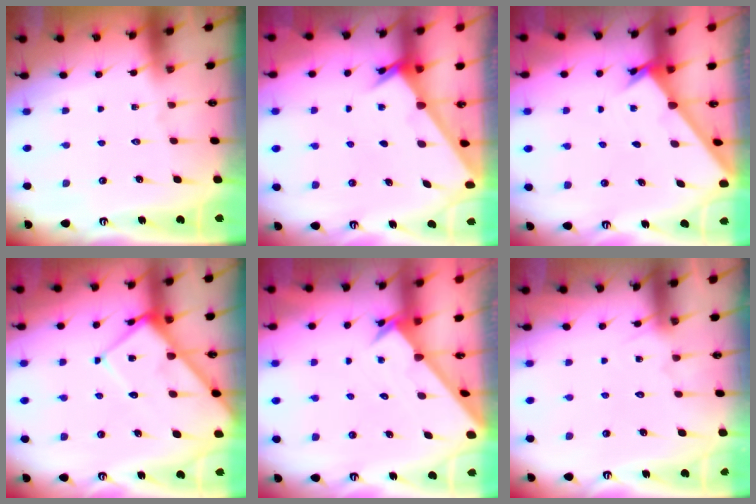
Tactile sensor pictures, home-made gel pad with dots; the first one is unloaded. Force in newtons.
{"total": 2.1, "press": 2.1, "slide": 0.2}
{"total": 1.4, "press": 1.4, "slide": 0.1}
{"total": 10.4, "press": 10.3, "slide": 1.1}
{"total": 2.0, "press": 2.0, "slide": 0.1}
{"total": 5.6, "press": 5.6, "slide": 0.4}